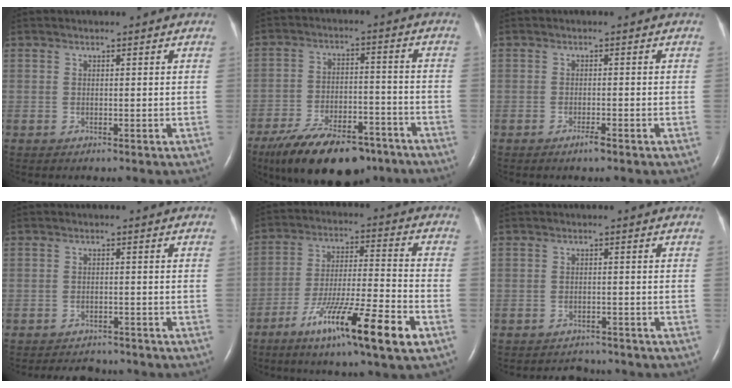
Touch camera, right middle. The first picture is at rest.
{"total": 16.9, "force": [-12.6, 6.4, 9.2], "torque": [-0.156, 0.000, -0.200]}
{"total": 1.5, "force": [-1.1, 0.0, 1.0], "torque": [-0.023, -0.002, -0.018]}
{"total": 5.3, "force": [-5.0, 1.7, 0.6], "torque": [-0.010, -0.004, -0.067]}
{"total": 15.7, "force": [-8.6, 0.4, 13.1], "torque": [-0.230, -0.031, -0.148]}
{"total": 3.6, "force": [-3.5, 1.1, -0.3], "torque": [0.000, -0.001, -0.050]}